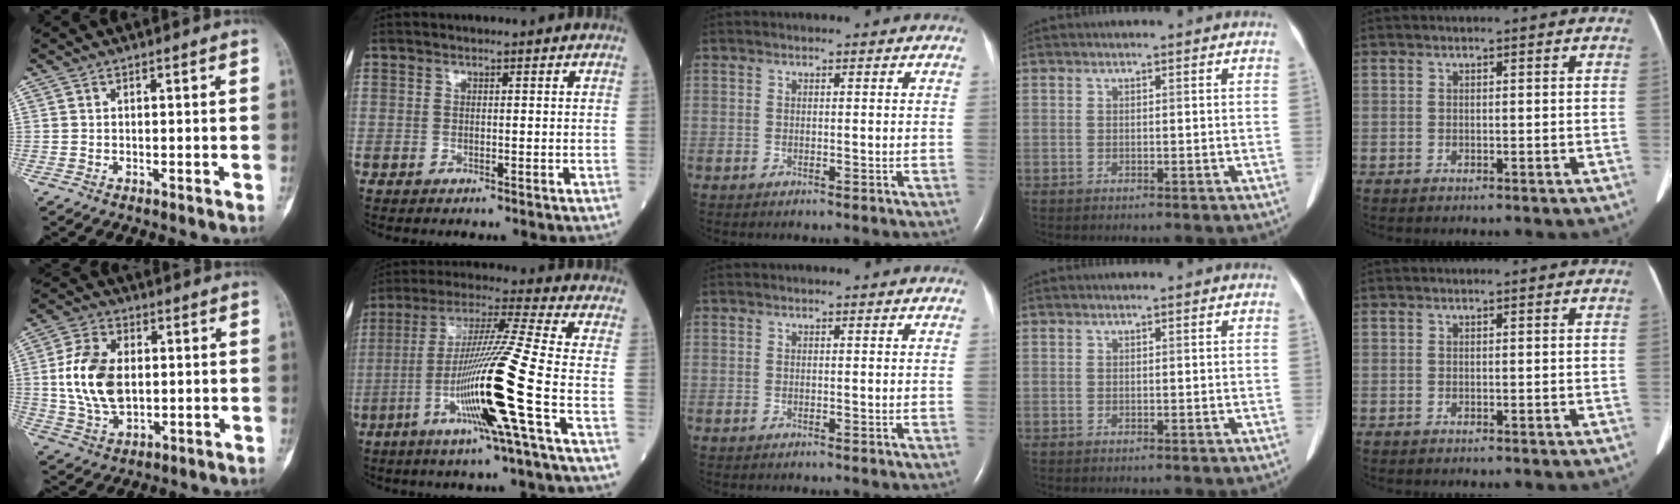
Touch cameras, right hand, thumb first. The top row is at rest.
{"thumb": {"total": 12.9, "force": [0.8, 8.3, 9.8], "torque": [-0.180, -0.001, 0.021]}, "index": {"total": 15.5, "force": [-4.9, -2.6, 14.5], "torque": [-0.276, -0.013, -0.096]}}